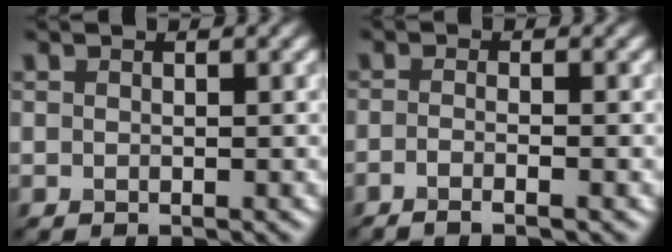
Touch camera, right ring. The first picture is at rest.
{"total": 2.7, "force": [-1.3, 0.8, 2.2], "torque": [-0.025, -0.006, -0.030]}